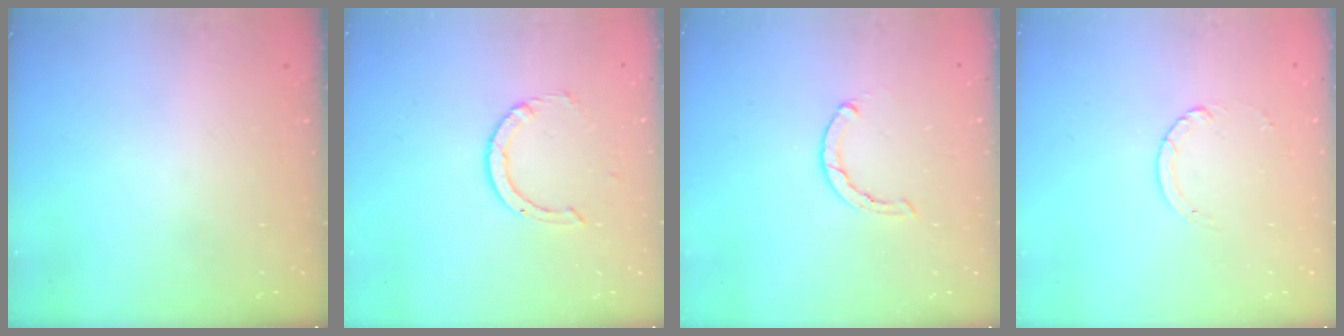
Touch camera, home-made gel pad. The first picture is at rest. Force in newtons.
{"total": 1.7, "press": 1.7, "slide": 0.1}
{"total": 0.7, "press": 0.6, "slide": 0.2}
{"total": 2.5, "press": 2.4, "slide": 0.2}